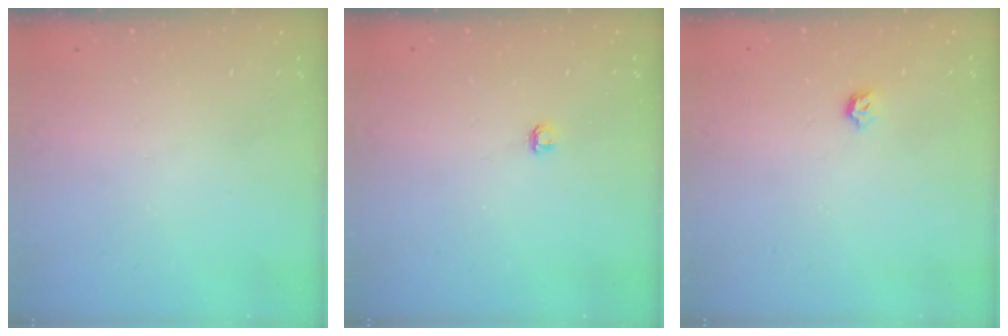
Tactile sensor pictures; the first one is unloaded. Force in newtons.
{"total": 2.8, "press": 2.8, "slide": 0.3}
{"total": 4.0, "press": 4.0, "slide": 0.8}